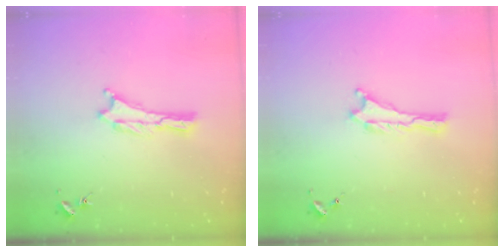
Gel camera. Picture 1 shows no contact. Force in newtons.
{"total": 0.0}